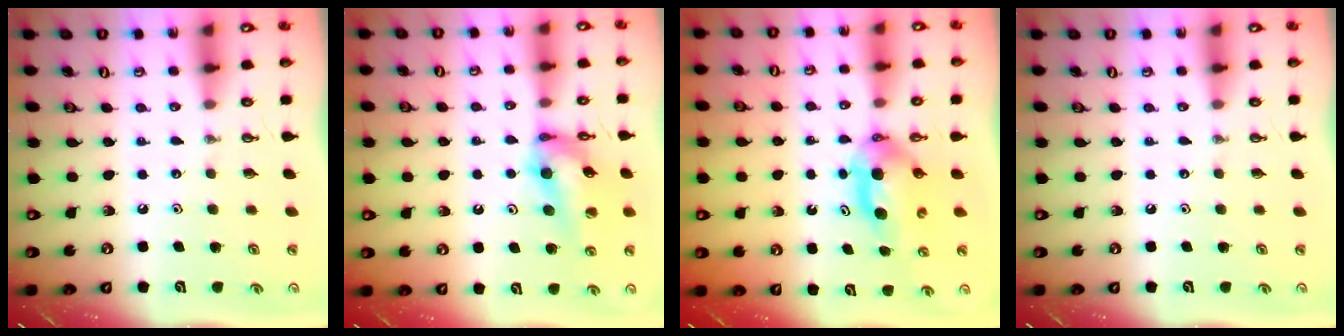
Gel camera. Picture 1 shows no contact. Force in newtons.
{"total": 12.5, "press": 12.5, "slide": 1.0}
{"total": 5.6, "press": 5.3, "slide": 2.0}
{"total": 0.0}